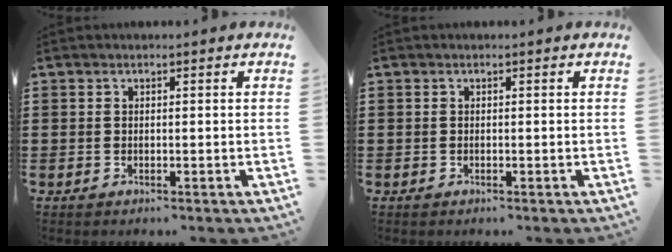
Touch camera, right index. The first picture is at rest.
{"total": 0.0}